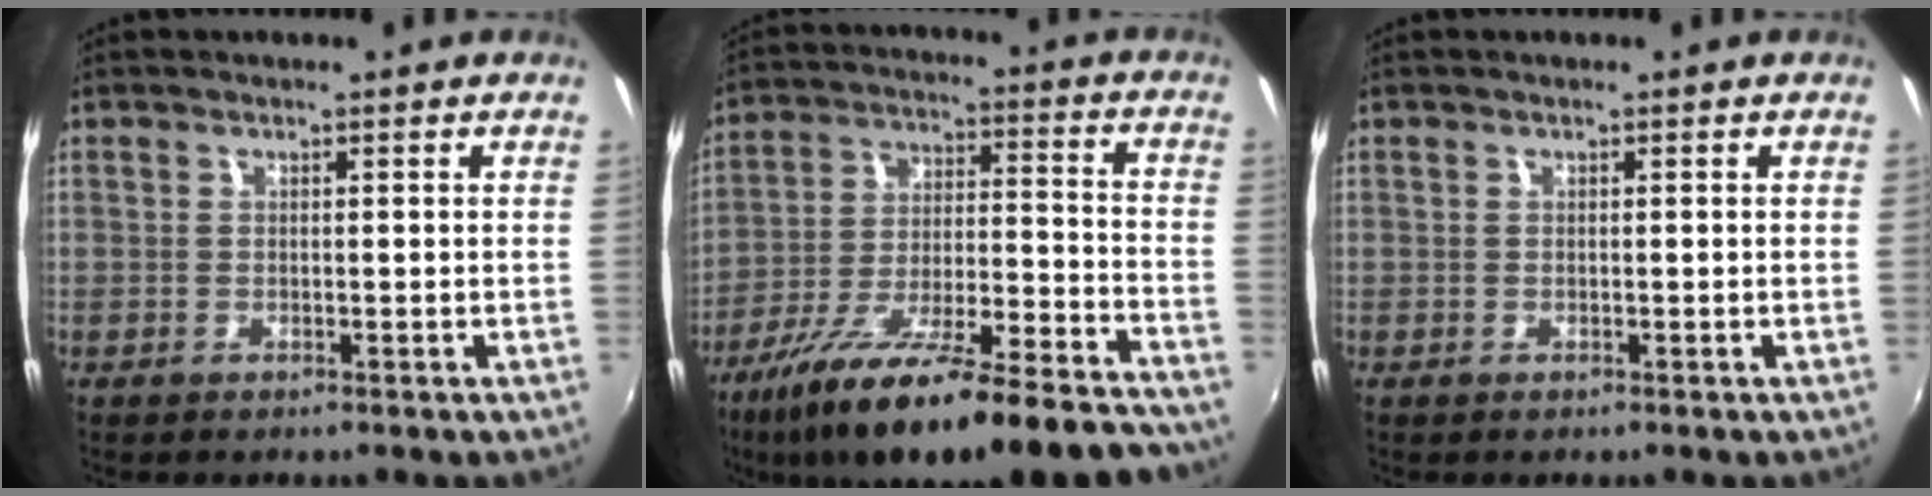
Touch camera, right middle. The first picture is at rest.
{"total": 27.0, "force": [-21.6, 5.2, 15.5], "torque": [-0.263, -0.055, -0.319]}
{"total": 0.0}